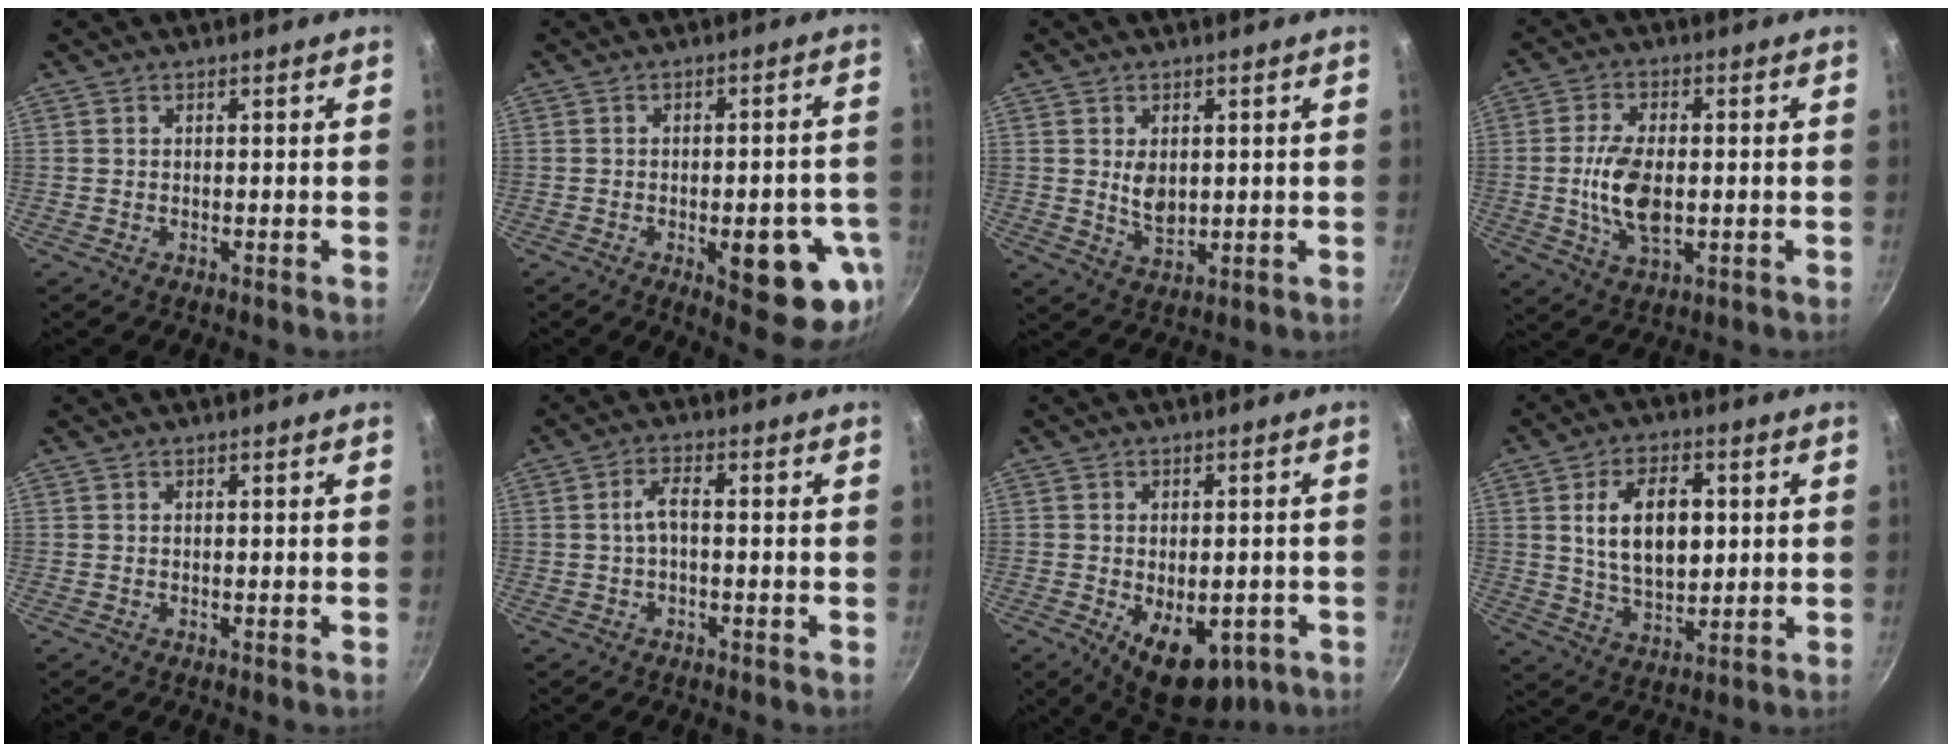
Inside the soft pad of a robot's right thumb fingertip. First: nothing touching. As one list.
[{"total": 14.5, "force": [-5.0, 5.1, 12.7], "torque": [-0.125, 0.018, -0.049]}, {"total": 5.0, "force": [0.8, 3.3, 3.7], "torque": [-0.049, -0.013, 0.023]}, {"total": 10.2, "force": [-0.7, 5.3, 8.7], "torque": [-0.168, -0.003, -0.010]}, {"total": 0.0}, {"total": 3.2, "force": [-0.2, 1.3, 2.9], "torque": [-0.059, 0.012, -0.008]}, {"total": 13.2, "force": [-5.2, 7.4, 9.6], "torque": [-0.132, 0.002, -0.058]}, {"total": 12.7, "force": [2.3, 7.5, 10.0], "torque": [-0.147, -0.007, 0.046]}]